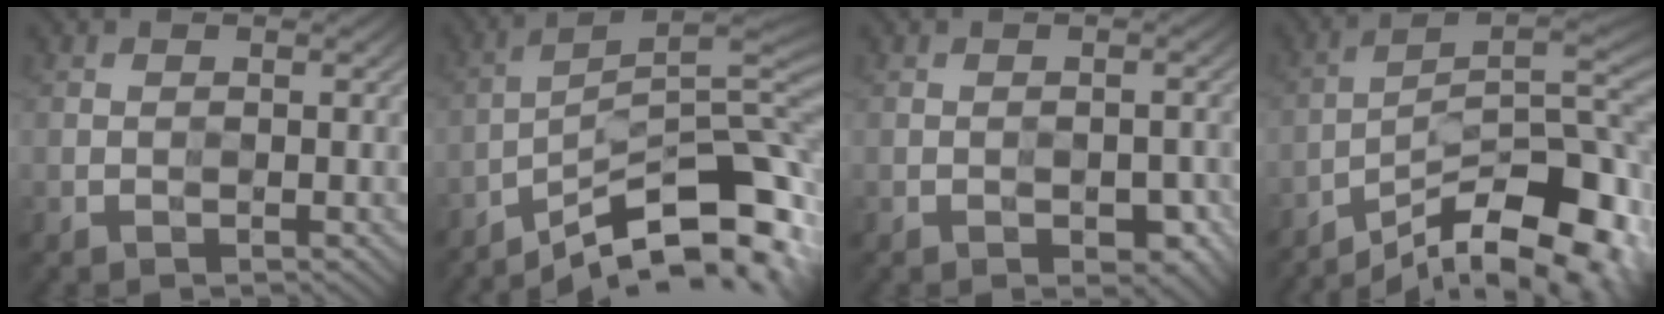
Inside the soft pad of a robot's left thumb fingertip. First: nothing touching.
{"total": 13.5, "force": [-9.5, 3.2, 9.1], "torque": [-0.155, -0.003, -0.152]}
{"total": 3.2, "force": [-1.3, 1.8, 2.4], "torque": [-0.029, -0.003, -0.016]}
{"total": 15.3, "force": [-10.1, 4.3, 10.8], "torque": [-0.171, -0.004, -0.166]}